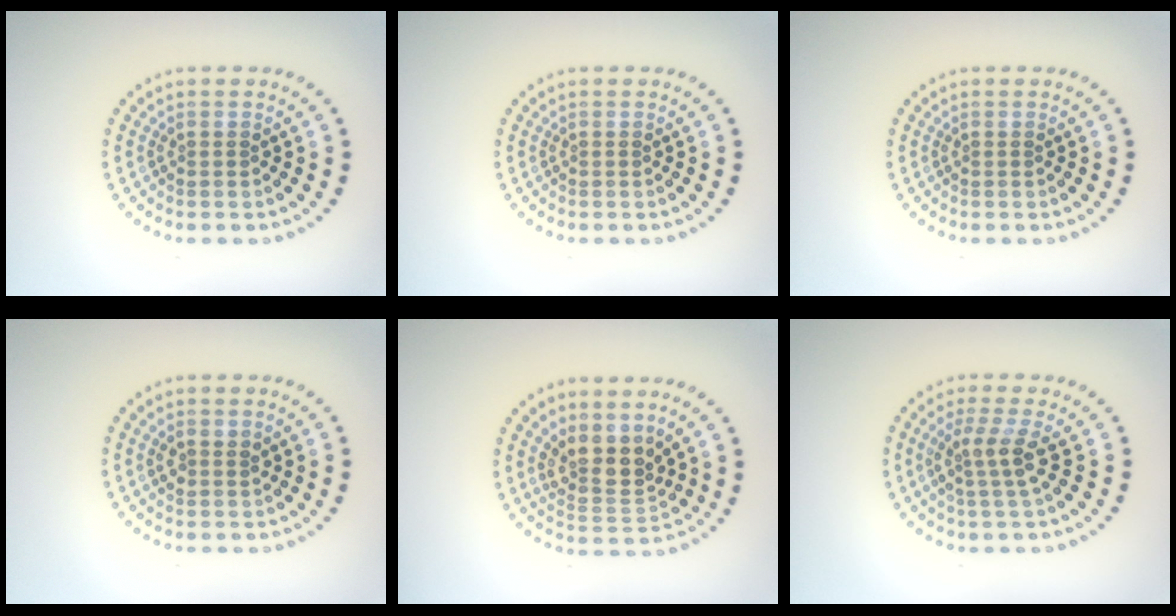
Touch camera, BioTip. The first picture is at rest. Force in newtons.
{"total": 0.0}
{"total": 0.0}
{"total": 1.2, "press": 1.1, "slide": 0.6}
{"total": 3.6, "press": 2.8, "slide": 2.2}
{"total": 2.7, "press": 2.0, "slide": 1.8}